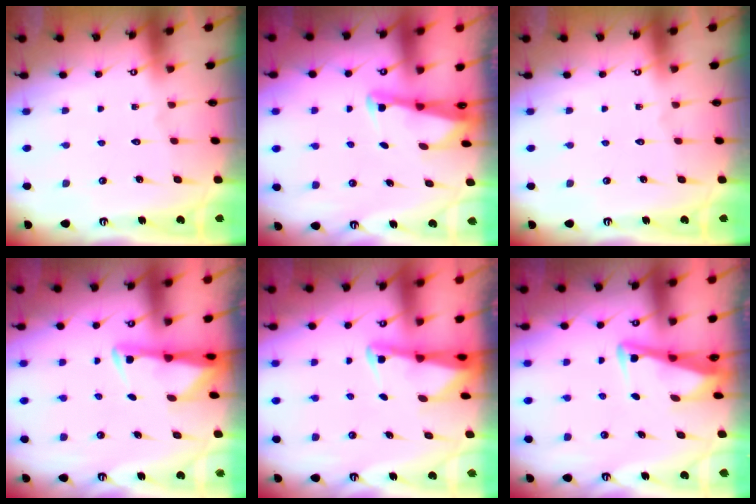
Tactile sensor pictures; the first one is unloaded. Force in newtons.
{"total": 2.5, "press": 2.5, "slide": 0.2}
{"total": 0.0}
{"total": 3.0, "press": 3.0, "slide": 0.6}
{"total": 2.3, "press": 2.3, "slide": 0.4}
{"total": 3.5, "press": 3.4, "slide": 0.4}